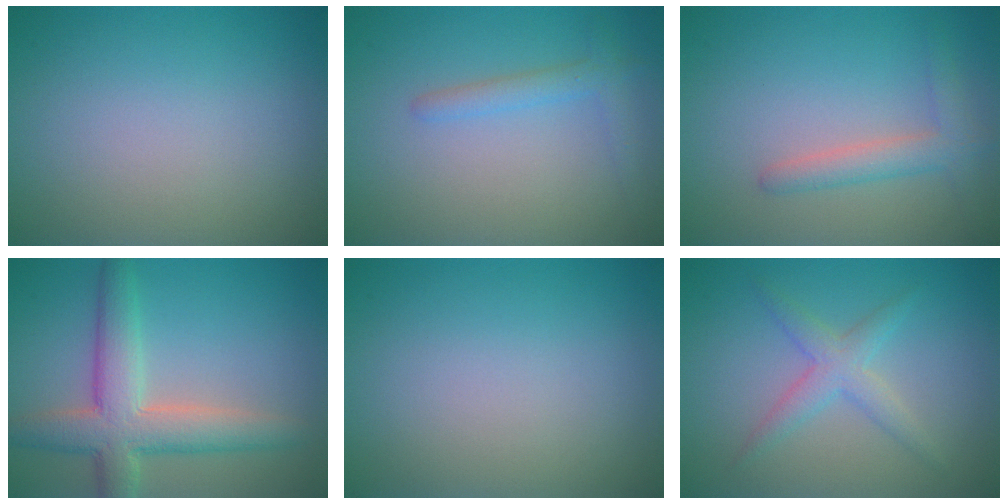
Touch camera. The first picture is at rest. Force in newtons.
{"total": 1.9, "press": 1.9, "slide": 0.1}
{"total": 2.6, "press": 2.6, "slide": 0.2}
{"total": 6.1, "press": 6.1, "slide": 0.4}
{"total": 0.0}
{"total": 2.6, "press": 2.6, "slide": 0.1}